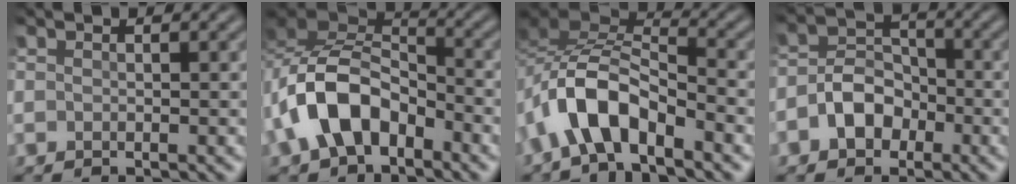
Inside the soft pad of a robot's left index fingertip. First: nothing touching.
{"total": 8.2, "force": [-3.3, 5.1, 5.5], "torque": [-0.104, 0.016, -0.075]}
{"total": 5.8, "force": [-3.5, 2.2, 4.1], "torque": [-0.074, 0.008, -0.073]}
{"total": 3.6, "force": [-1.6, 2.5, 2.0], "torque": [-0.034, 0.008, -0.029]}